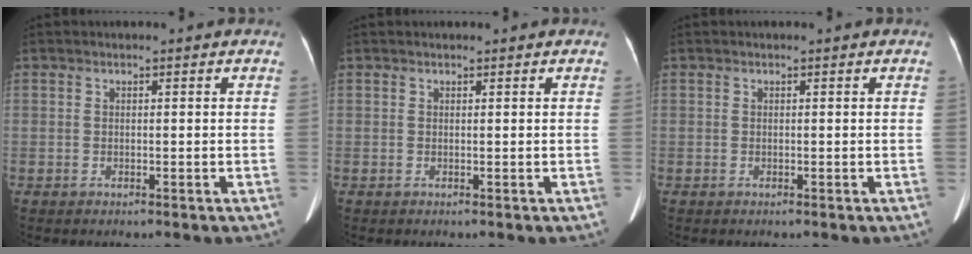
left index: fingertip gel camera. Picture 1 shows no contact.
{"total": 1.8, "force": [1.6, 0.3, 0.7], "torque": [-0.009, 0.013, 0.018]}
{"total": 0.0}